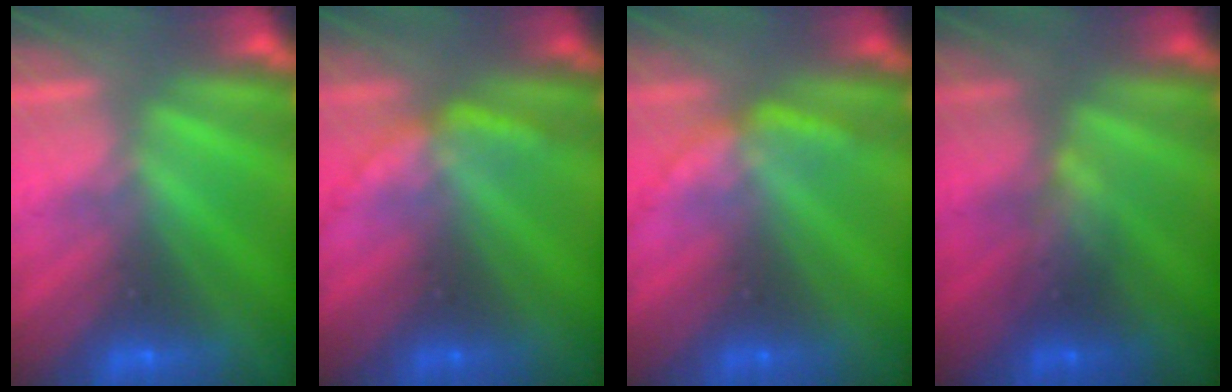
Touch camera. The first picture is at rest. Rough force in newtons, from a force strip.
{"total": 2.1}
{"total": 2.1}
{"total": 2.3}